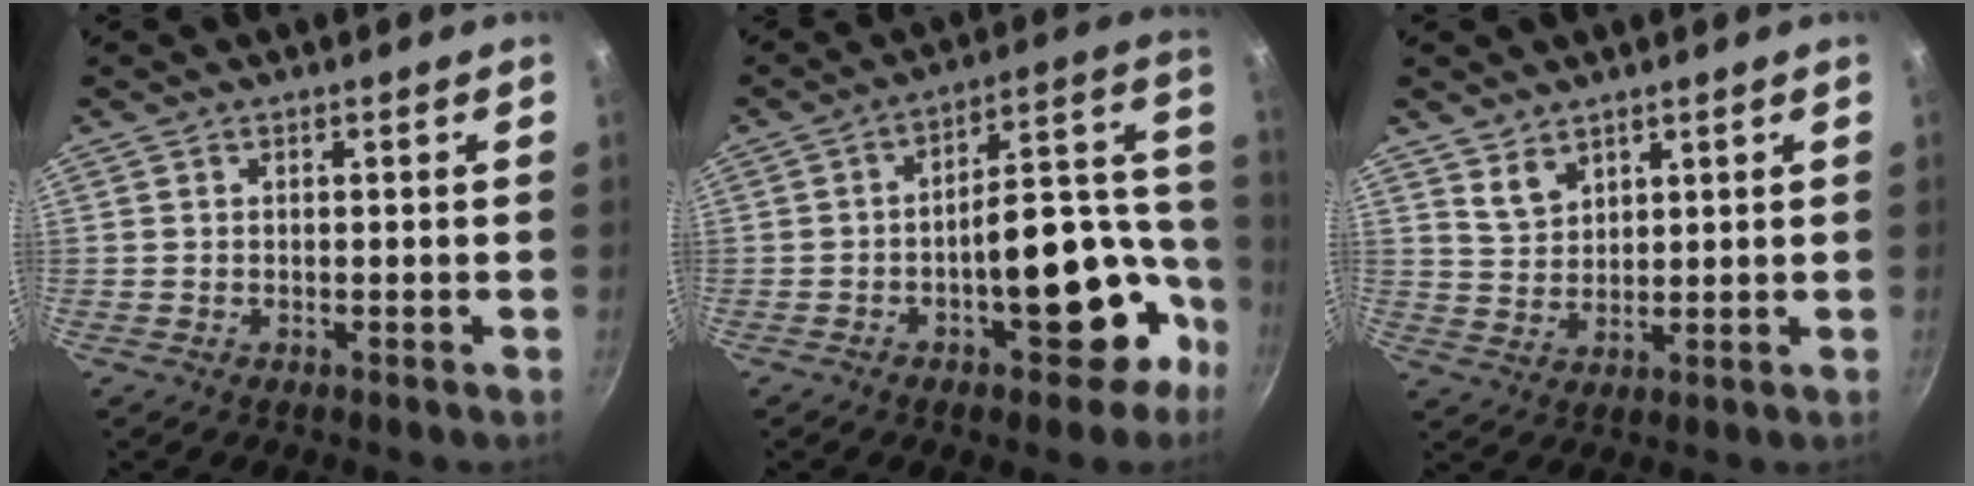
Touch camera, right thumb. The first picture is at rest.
{"total": 19.5, "force": [-7.0, 9.8, 15.4], "torque": [-0.138, 0.085, -0.092]}
{"total": 4.4, "force": [3.1, 2.7, 1.7], "torque": [-0.020, -0.017, 0.066]}